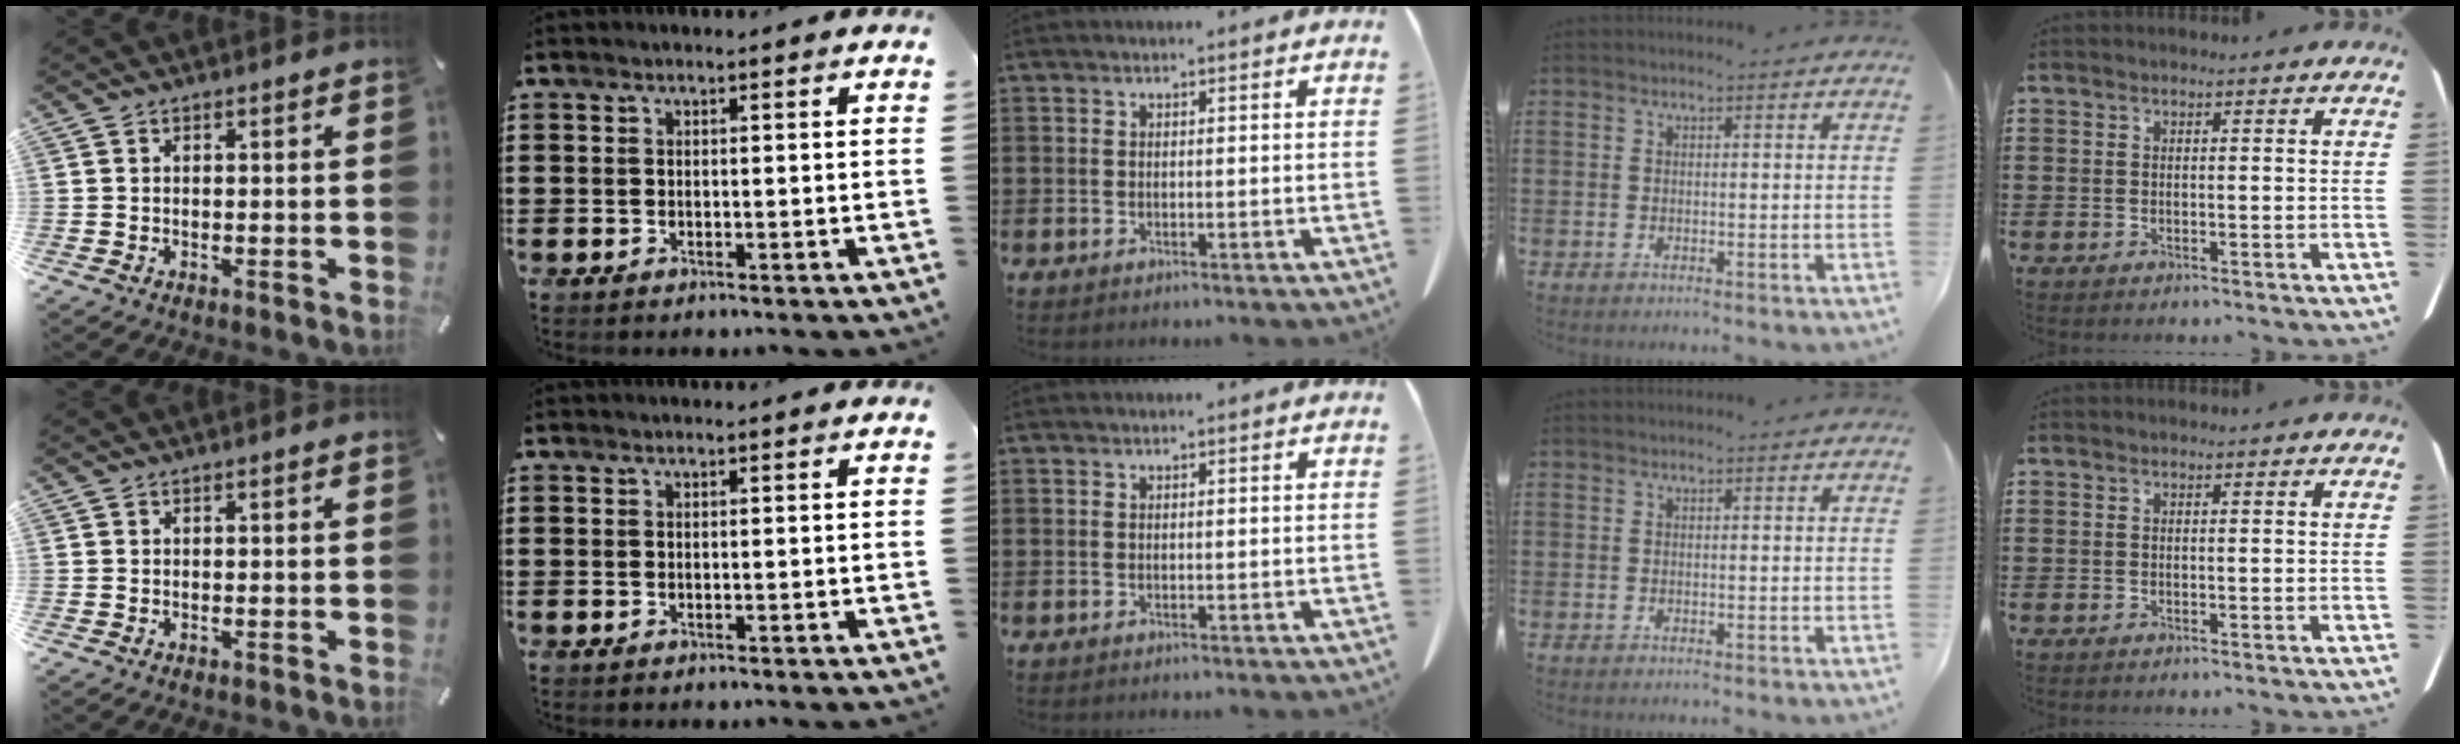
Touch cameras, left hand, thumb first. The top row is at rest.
{}